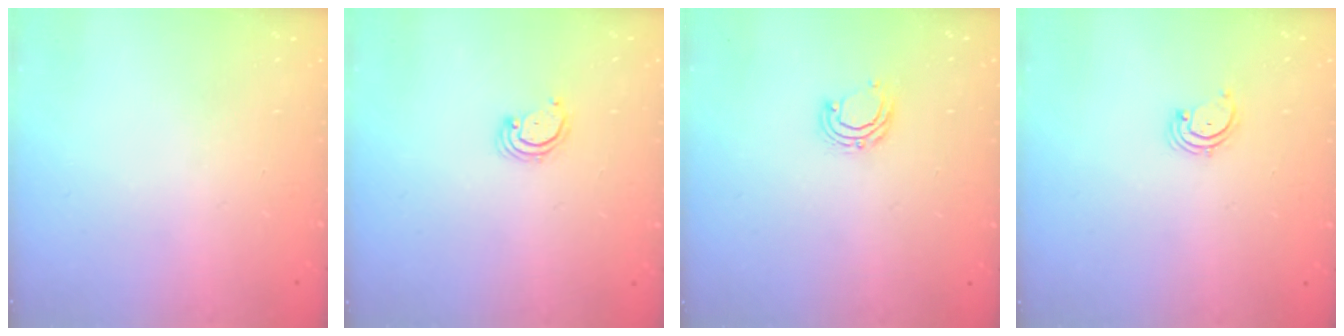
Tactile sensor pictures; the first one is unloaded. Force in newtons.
{"total": 2.8, "press": 2.8, "slide": 0.2}
{"total": 5.6, "press": 5.6, "slide": 1.0}
{"total": 1.7, "press": 1.6, "slide": 0.2}